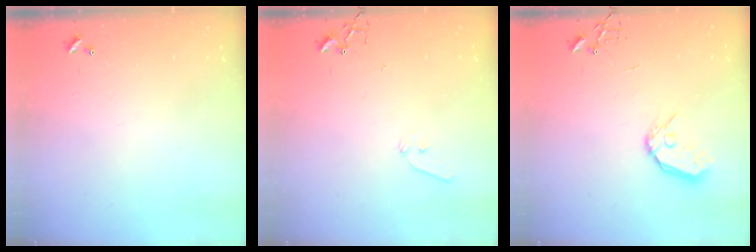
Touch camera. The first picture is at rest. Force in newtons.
{"total": 6.3, "press": 6.3, "slide": 0.7}
{"total": 10.5, "press": 10.5, "slide": 1.3}